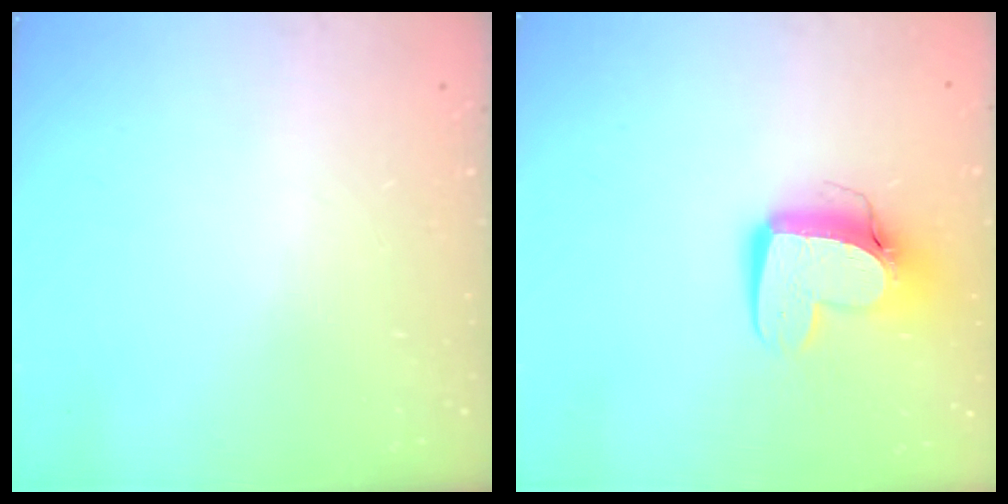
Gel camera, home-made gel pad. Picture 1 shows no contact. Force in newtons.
{"total": 12.4, "press": 12.3, "slide": 1.2}